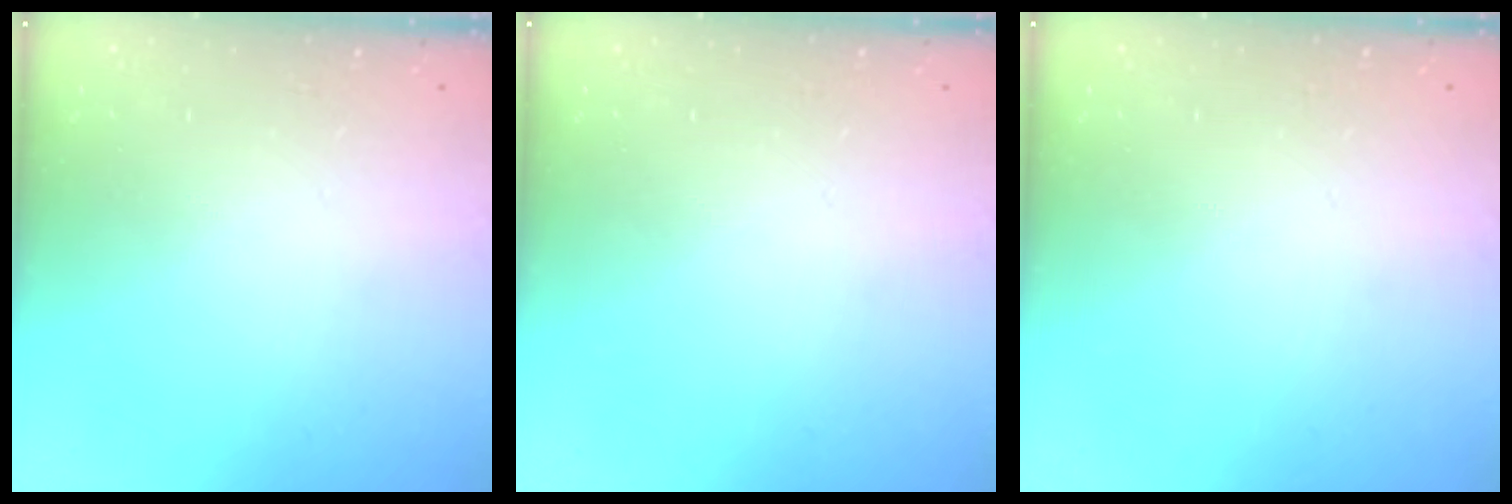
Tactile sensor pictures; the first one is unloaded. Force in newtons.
{"total": 0.0}
{"total": 0.0}